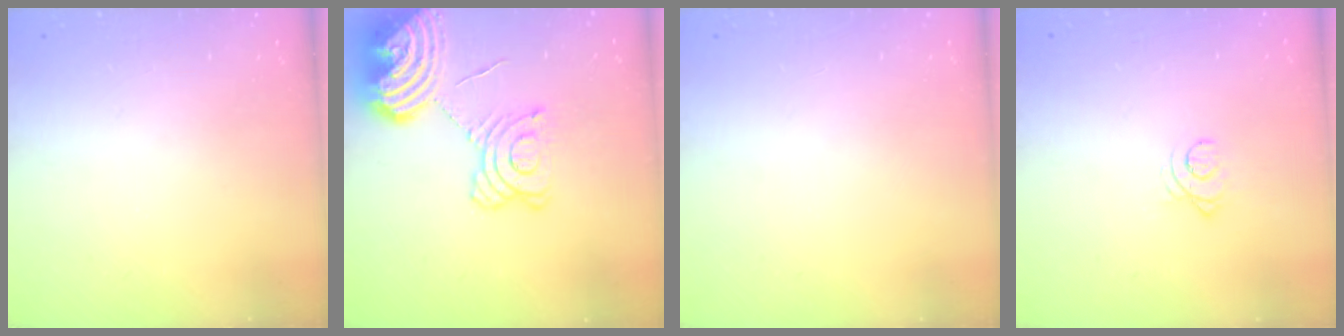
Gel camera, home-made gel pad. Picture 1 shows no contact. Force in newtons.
{"total": 20.7, "press": 20.5, "slide": 2.6}
{"total": 0.0}
{"total": 2.5, "press": 2.5, "slide": 0.3}